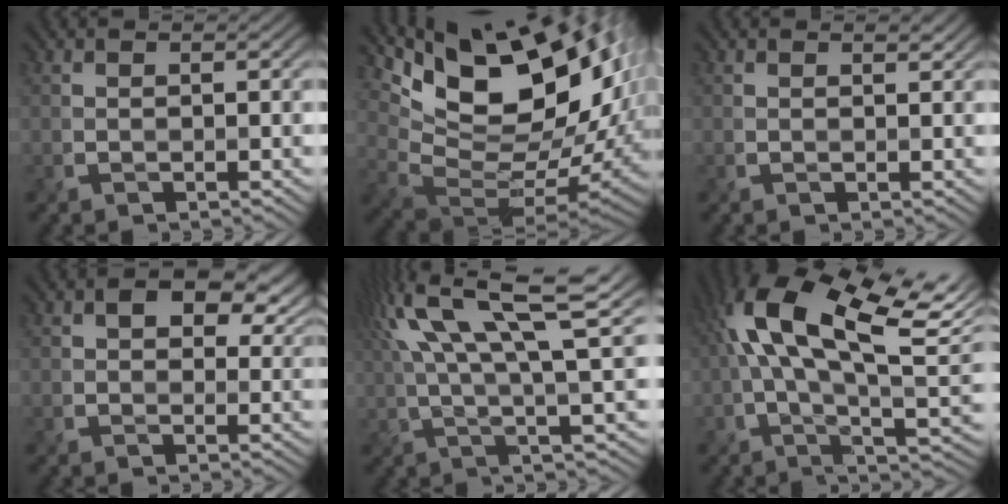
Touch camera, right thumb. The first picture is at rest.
{"total": 17.0, "force": [5.6, 8.8, 13.4], "torque": [-0.241, 0.002, 0.110]}
{"total": 0.9, "force": [0.7, 0.4, 0.5], "torque": [-0.009, 0.000, 0.012]}
{"total": 7.6, "force": [2.9, 4.7, 5.2], "torque": [-0.069, -0.001, 0.046]}
{"total": 14.6, "force": [5.8, 3.8, 12.8], "torque": [-0.239, 0.030, 0.102]}
{"total": 17.8, "force": [4.4, 6.7, 16.0], "torque": [-0.292, 0.030, 0.070]}